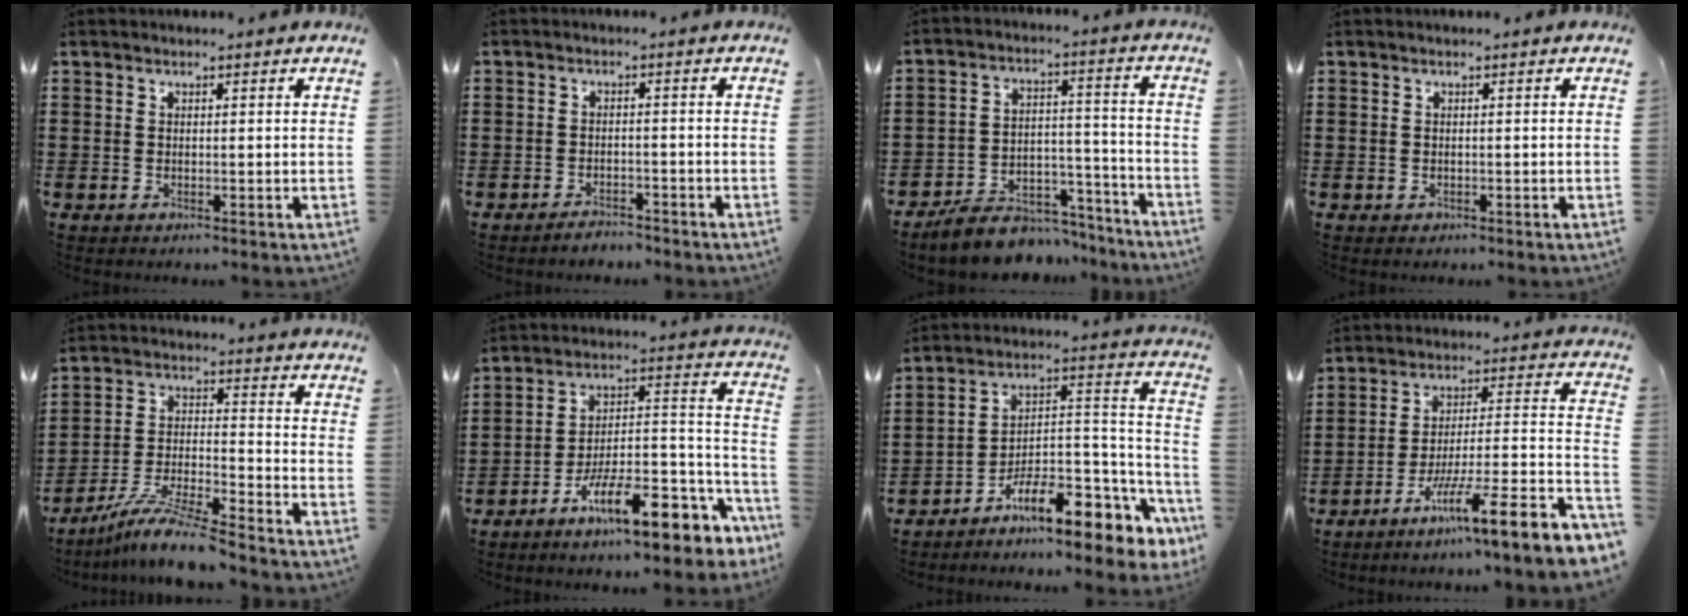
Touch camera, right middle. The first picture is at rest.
{"total": 2.0, "force": [-2.0, 0.3, 0.0], "torque": [-0.007, 0.003, -0.043]}
{"total": 7.7, "force": [-7.1, 2.6, 1.7], "torque": [-0.026, 0.030, -0.133]}
{"total": 0.0}
{"total": 9.1, "force": [-8.1, 0.1, 4.2], "torque": [-0.082, 0.003, -0.159]}
{"total": 12.3, "force": [-8.1, 3.3, 8.6], "torque": [-0.132, 0.008, -0.144]}
{"total": 9.4, "force": [-6.8, 3.1, 5.7], "torque": [-0.094, 0.005, -0.127]}
{"total": 8.9, "force": [-5.8, -0.5, 6.8], "torque": [-0.105, -0.023, -0.117]}